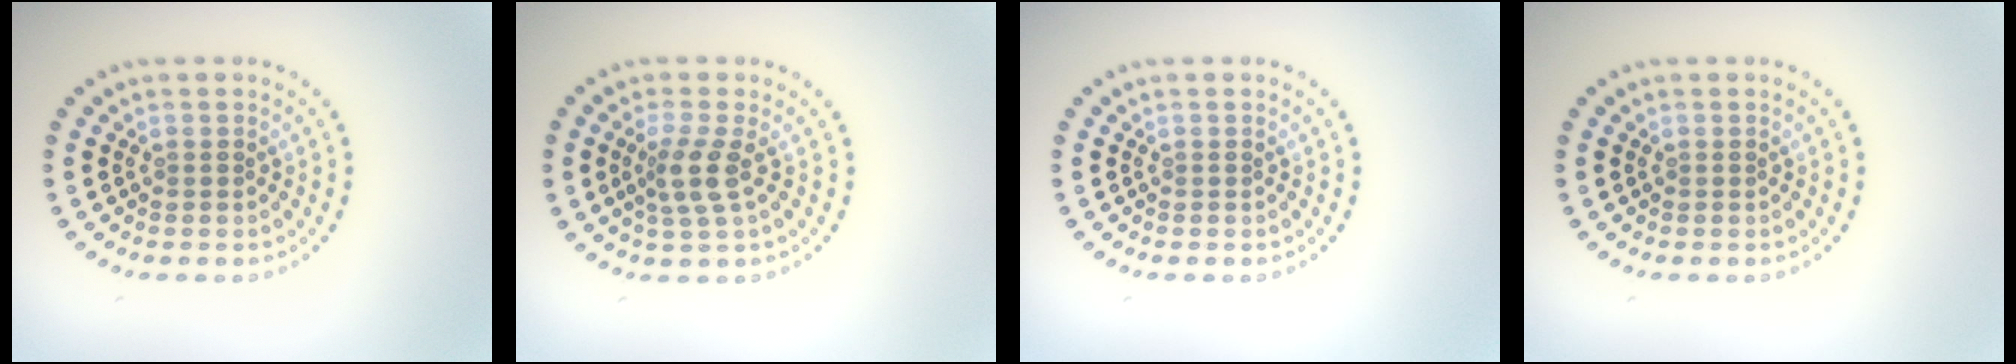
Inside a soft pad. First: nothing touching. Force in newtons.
{"total": 2.8, "press": 2.2, "slide": 1.7}
{"total": 0.0}
{"total": 0.0}